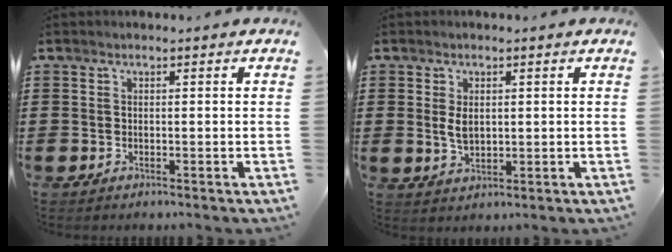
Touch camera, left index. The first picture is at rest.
{"total": 3.2, "force": [0.4, 2.0, 2.5], "torque": [-0.060, 0.004, 0.004]}